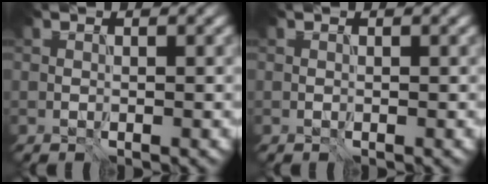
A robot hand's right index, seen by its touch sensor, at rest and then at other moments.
{"total": 0.0}